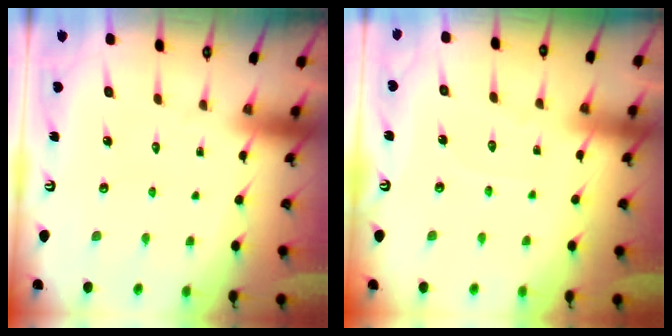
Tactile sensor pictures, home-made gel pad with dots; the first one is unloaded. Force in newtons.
{"total": 3.3, "press": 3.3, "slide": 0.3}